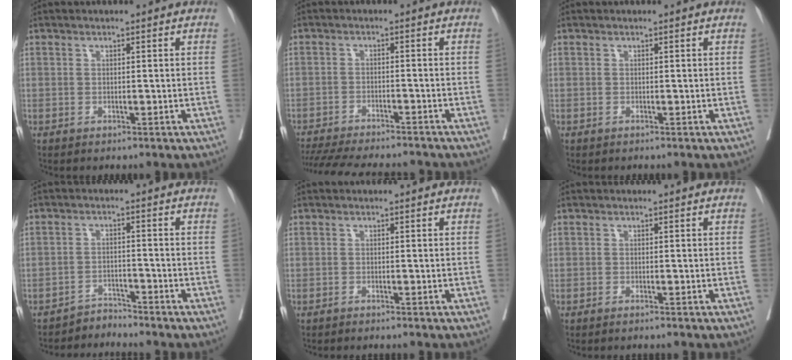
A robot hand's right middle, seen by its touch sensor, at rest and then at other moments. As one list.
[{"total": 16.1, "force": [-14.5, 2.7, 6.5], "torque": [-0.141, -0.023, -0.208]}, {"total": 0.0}, {"total": 2.7, "force": [-2.5, -0.1, -0.9], "torque": [0.022, -0.008, -0.043]}, {"total": 1.7, "force": [-1.5, 0.0, 0.8], "torque": [-0.012, -0.001, -0.021]}, {"total": 2.0, "force": [-1.7, -0.2, 1.0], "torque": [-0.013, -0.001, -0.023]}]